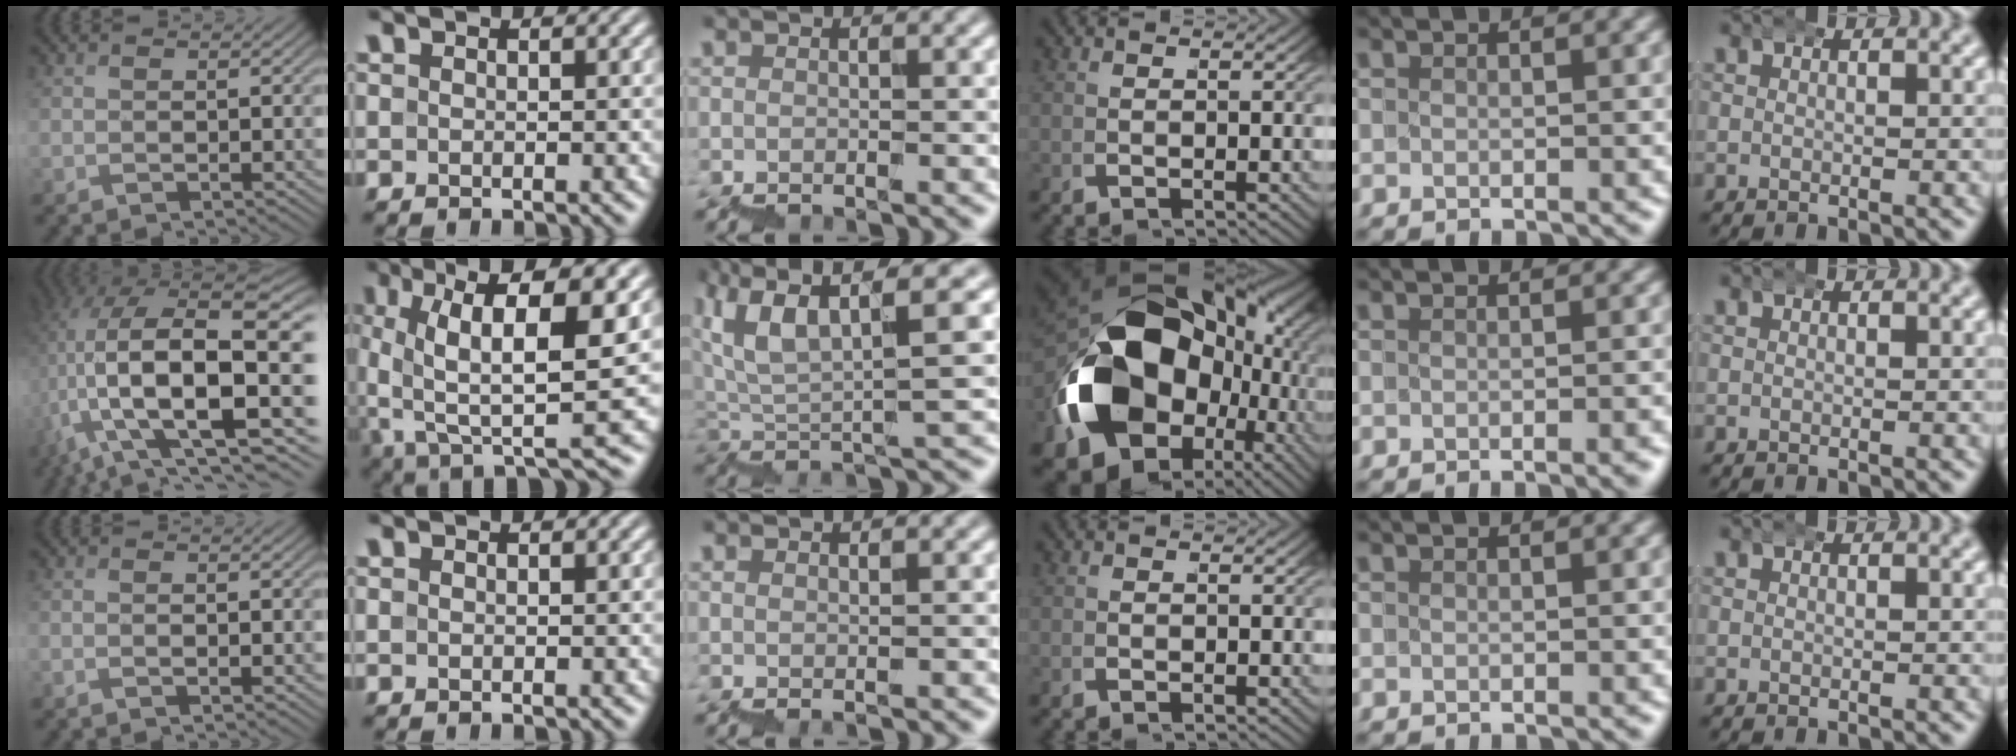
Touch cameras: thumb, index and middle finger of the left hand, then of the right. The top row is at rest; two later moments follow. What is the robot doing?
{"motion": "wrap", "object": "bubble wrap"}